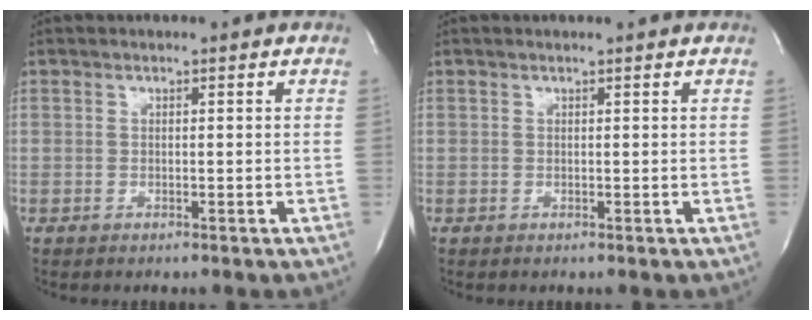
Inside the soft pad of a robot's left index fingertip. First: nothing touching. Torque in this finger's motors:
{"motor_torque": [0.19, -0.01, -0.01, 0.00]}